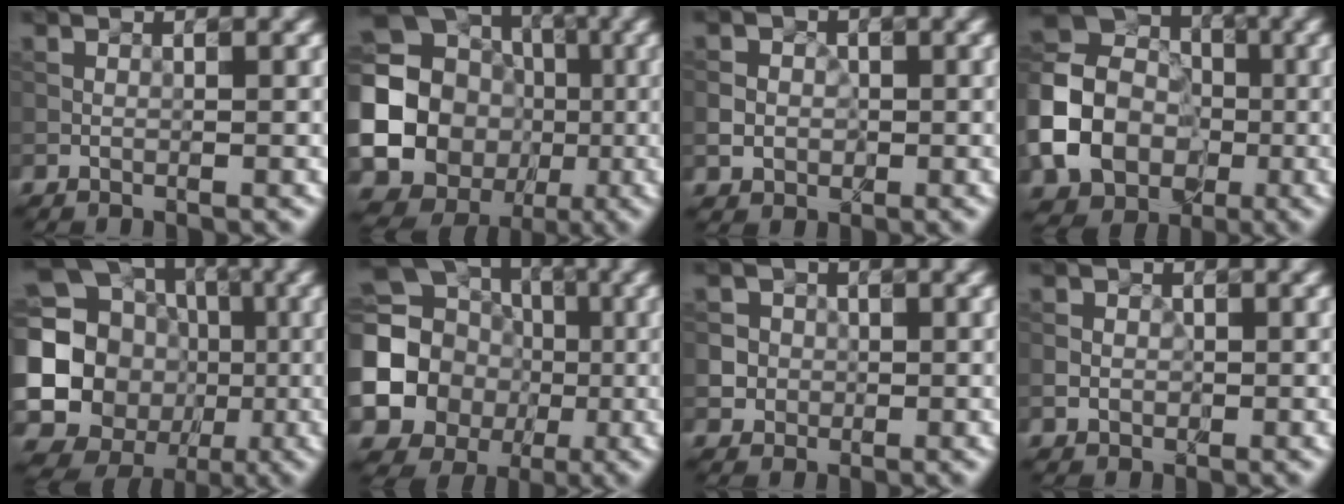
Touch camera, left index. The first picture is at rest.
{"total": 23.6, "force": [-2.4, 22.1, 7.9], "torque": [-0.169, -0.007, -0.084]}
{"total": 2.5, "force": [-0.2, 2.4, 0.7], "torque": [0.006, 0.004, -0.014]}
{"total": 10.6, "force": [-2.3, 8.6, 5.7], "torque": [-0.114, -0.008, -0.052]}
{"total": 20.5, "force": [-0.9, 19.0, 7.8], "torque": [-0.176, 0.005, -0.046]}
{"total": 18.6, "force": [-2.0, 17.0, 7.2], "torque": [-0.170, -0.003, -0.076]}
{"total": 4.5, "force": [-0.4, 4.4, 1.0], "torque": [-0.001, 0.022, -0.021]}
{"total": 1.7, "force": [-0.1, 1.7, 0.5], "torque": [0.008, 0.004, -0.008]}